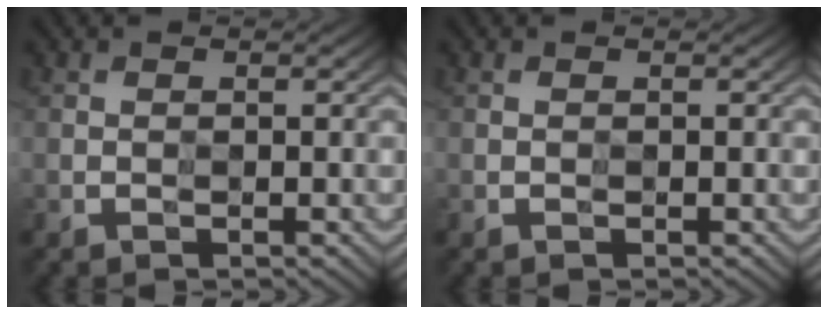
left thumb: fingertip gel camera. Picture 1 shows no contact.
{"total": 0.0}